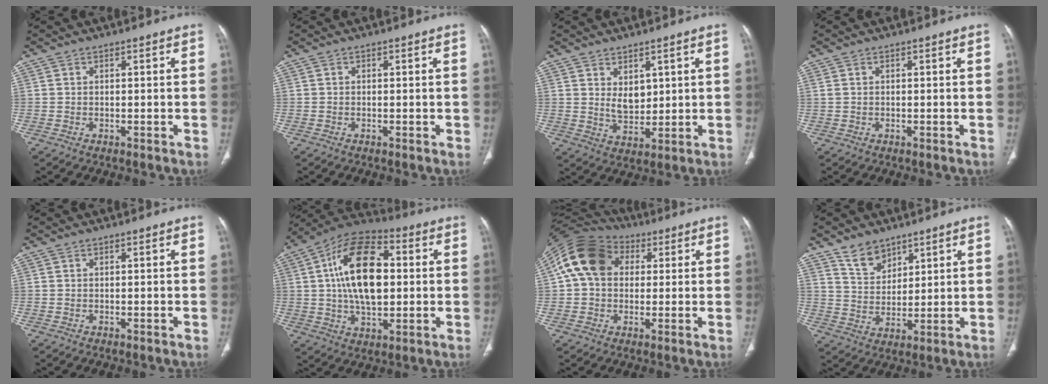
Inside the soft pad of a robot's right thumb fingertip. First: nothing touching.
{"total": 0.0}
{"total": 5.2, "force": [2.0, 3.2, 3.6], "torque": [-0.043, -0.024, 0.048]}
{"total": 0.7, "force": [0.4, 0.3, 0.5], "torque": [-0.011, 0.009, 0.012]}
{"total": 0.0}
{"total": 19.2, "force": [2.4, 10.6, 15.9], "torque": [-0.256, 0.016, 0.035]}
{"total": 14.7, "force": [3.3, 11.1, 9.0], "torque": [-0.158, 0.030, 0.048]}
{"total": 6.6, "force": [4.9, 3.9, 2.1], "torque": [-0.014, -0.035, 0.099]}